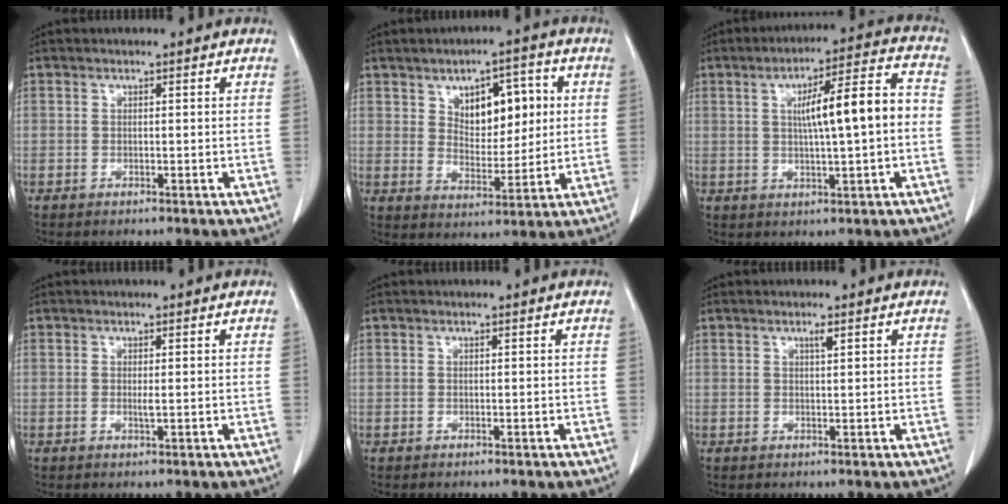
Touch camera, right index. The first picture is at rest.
{"total": 9.0, "force": [2.8, 4.5, 7.3], "torque": [-0.097, 0.014, 0.049]}
{"total": 11.1, "force": [0.4, 1.2, 11.1], "torque": [-0.169, 0.025, 0.006]}
{"total": 0.8, "force": [0.0, 0.0, 0.8], "torque": [-0.017, -0.004, 0.001]}
{"total": 0.0}
{"total": 1.1, "force": [0.6, 0.0, 0.9], "torque": [-0.015, -0.002, 0.011]}